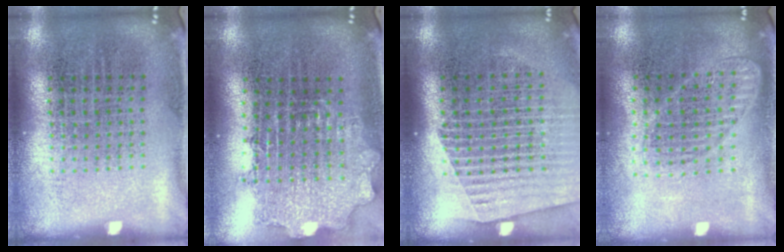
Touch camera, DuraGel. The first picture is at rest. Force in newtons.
{"total": 1.8, "press": 1.4, "slide": 1.0}
{"total": 1.6, "press": 1.5, "slide": 0.6}
{"total": 1.3, "press": 1.3, "slide": 0.4}